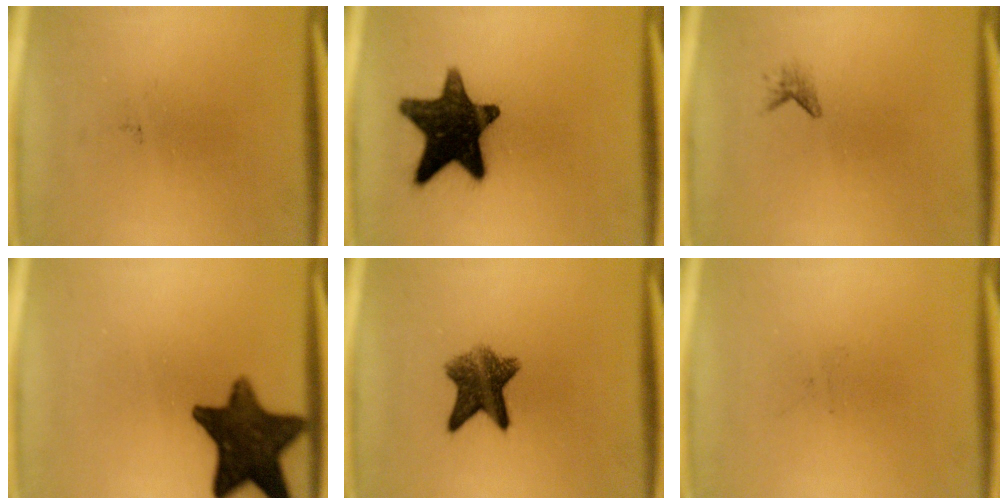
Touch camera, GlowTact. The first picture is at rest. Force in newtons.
{"total": 15.9}
{"total": 1.0}
{"total": 14.0}
{"total": 7.4}
{"total": 0.0}